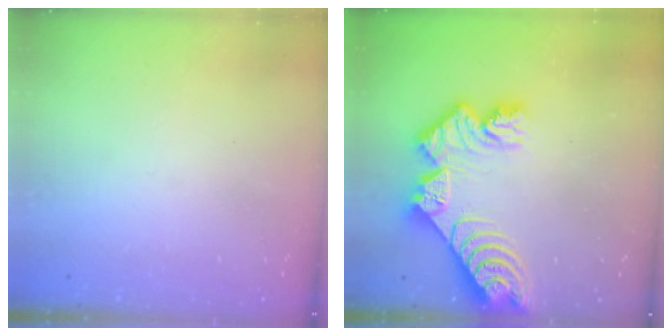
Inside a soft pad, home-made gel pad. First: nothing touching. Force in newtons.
{"total": 13.4, "press": 13.3, "slide": 1.4}